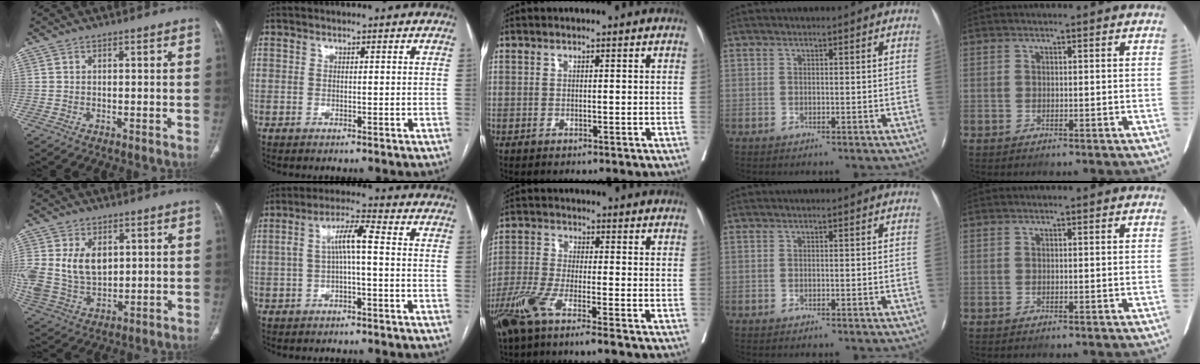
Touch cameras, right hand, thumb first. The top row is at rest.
{"thumb": {"total": 15.5, "force": [3.2, 10.9, 10.6], "torque": [-0.223, -0.010, 0.078]}, "index": {"total": 5.9, "force": [-0.3, 1.2, 5.8], "torque": [-0.111, 0.029, -0.003]}, "middle": {"total": 7.4, "force": [-4.9, 0.4, 5.5], "torque": [-0.118, -0.015, -0.102]}}